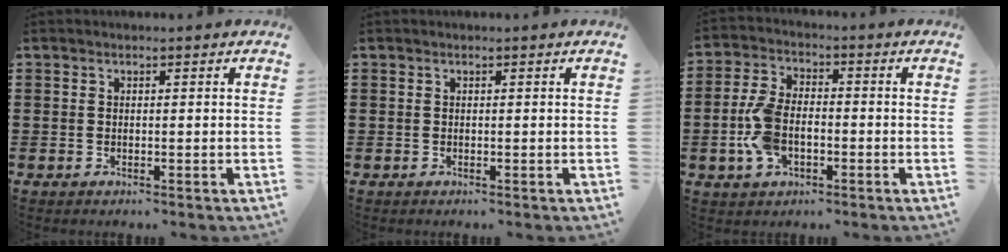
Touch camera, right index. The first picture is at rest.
{"total": 0.0}
{"total": 7.5, "force": [-1.7, 4.3, 5.9], "torque": [-0.144, 0.000, -0.039]}